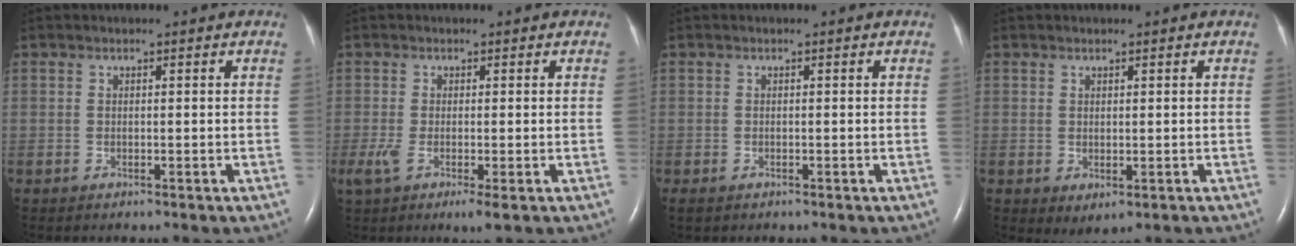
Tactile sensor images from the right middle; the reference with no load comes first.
{"total": 4.5, "force": [-1.6, 0.8, 4.1], "torque": [-0.083, -0.015, -0.026]}
{"total": 0.8, "force": [-0.5, 0.5, 0.4], "torque": [-0.010, -0.001, -0.005]}
{"total": 1.9, "force": [-0.1, 1.0, 1.7], "torque": [-0.032, -0.008, 0.009]}